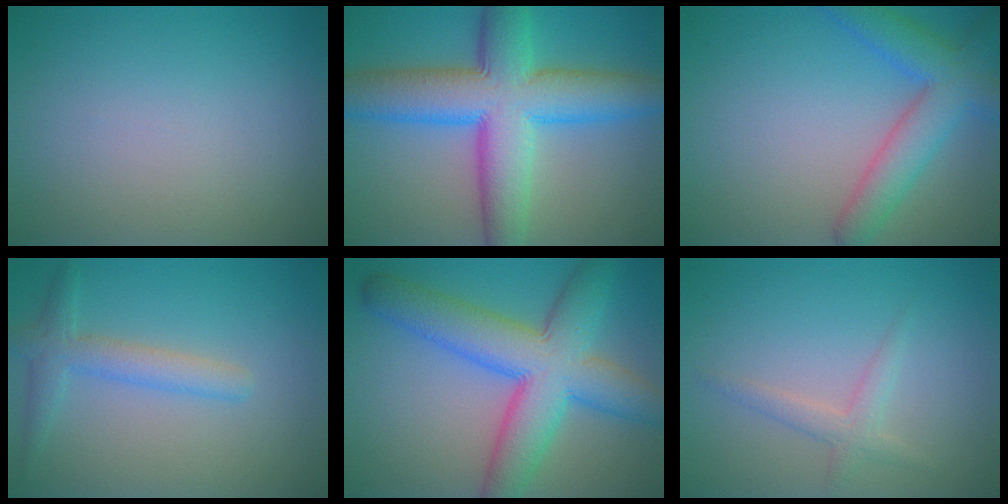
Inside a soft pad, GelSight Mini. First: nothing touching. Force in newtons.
{"total": 11.0, "press": 11.0, "slide": 0.3}
{"total": 5.5, "press": 5.5, "slide": 0.4}
{"total": 2.8, "press": 2.8, "slide": 0.1}
{"total": 9.6, "press": 9.6, "slide": 0.2}
{"total": 1.8, "press": 1.8, "slide": 0.0}